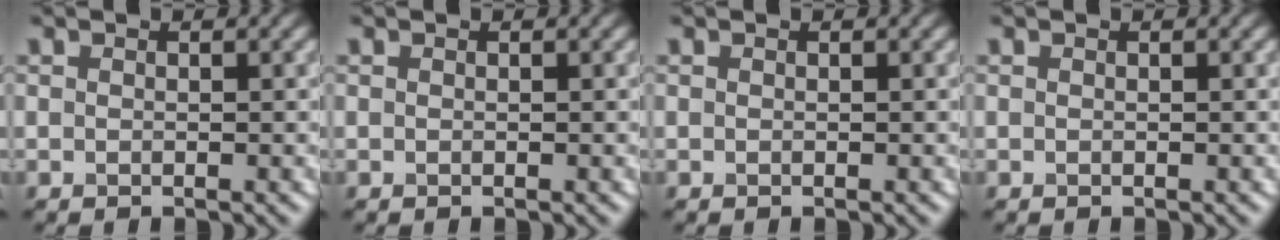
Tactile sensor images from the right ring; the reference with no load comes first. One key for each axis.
{"total": 0.0}
{"total": 0.0}
{"total": 0.0}